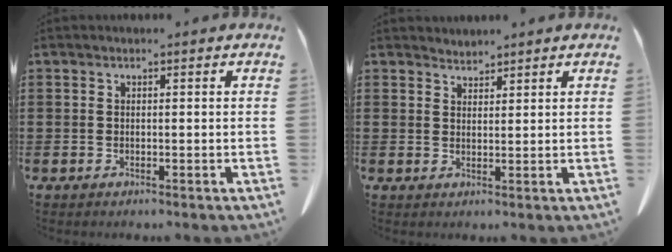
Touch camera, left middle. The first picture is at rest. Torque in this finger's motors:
{"motor_torque": [-1.09, 1.04, -0.23, -0.21]}